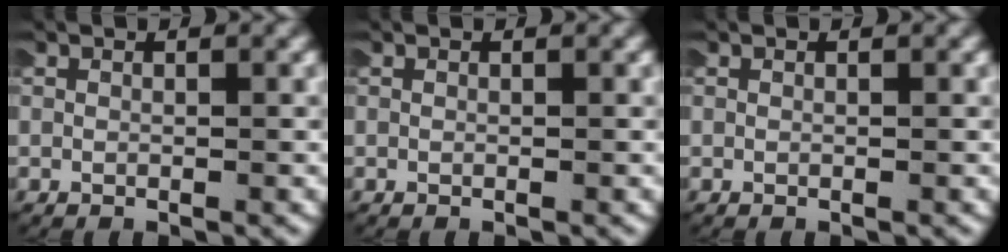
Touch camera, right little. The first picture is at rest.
{"total": 0.0}
{"total": 0.0}